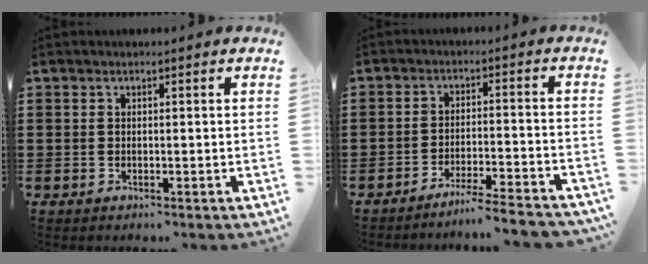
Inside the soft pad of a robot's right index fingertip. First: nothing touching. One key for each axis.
{"total": 4.6, "fx": -4.3, "fy": -0.6, "fz": 1.3, "tx": -0.023, "ty": -0.010, "tz": -0.086}